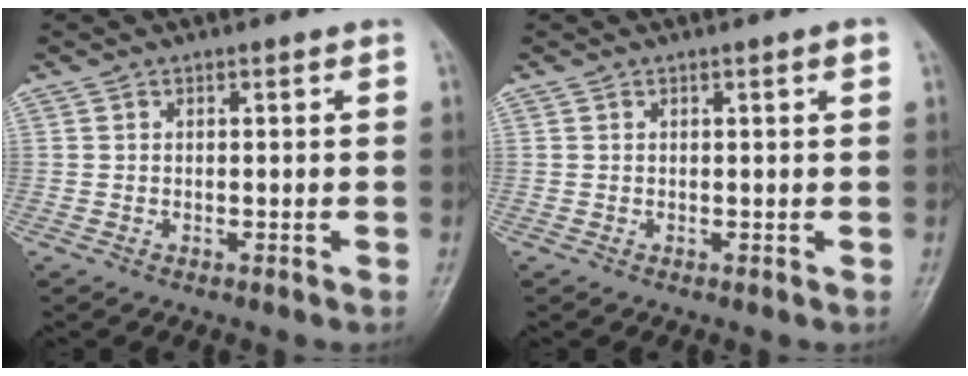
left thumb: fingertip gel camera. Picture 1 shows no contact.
{"total": 1.0, "force": [0.5, 0.1, 0.9], "torque": [-0.016, 0.001, 0.005]}